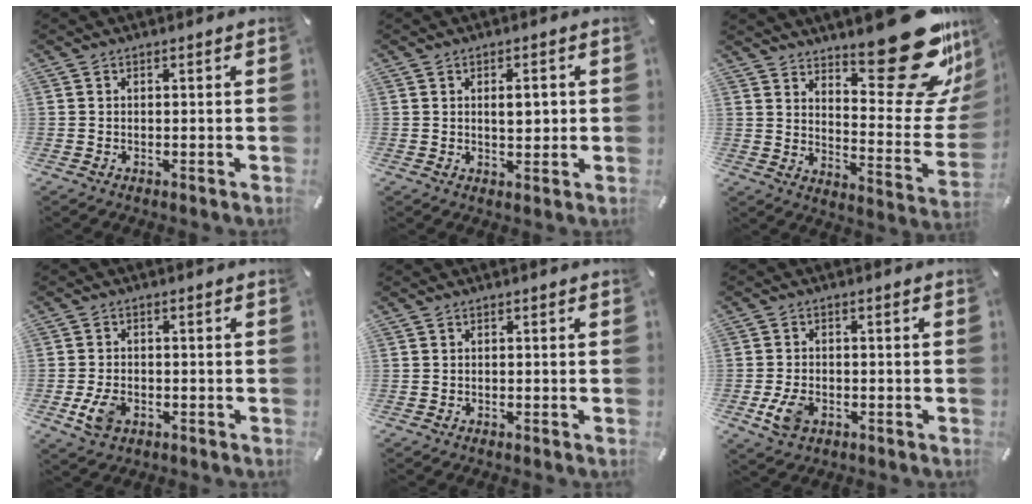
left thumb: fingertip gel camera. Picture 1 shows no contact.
{"total": 4.1, "force": [0.6, 2.1, 3.4], "torque": [-0.046, -0.002, 0.004]}
{"total": 27.7, "force": [18.5, 9.9, 18.1], "torque": [-0.207, -0.144, 0.306]}
{"total": 5.3, "force": [-2.0, 3.6, 3.5], "torque": [-0.090, 0.000, -0.039]}
{"total": 0.0}
{"total": 5.4, "force": [-2.0, 3.6, 3.6], "torque": [-0.091, 0.000, -0.039]}